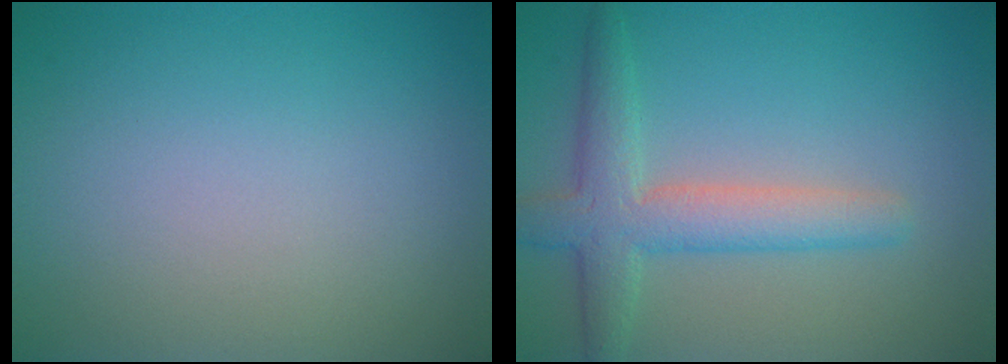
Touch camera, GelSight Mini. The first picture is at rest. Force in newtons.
{"total": 4.5, "press": 4.5, "slide": 0.1}